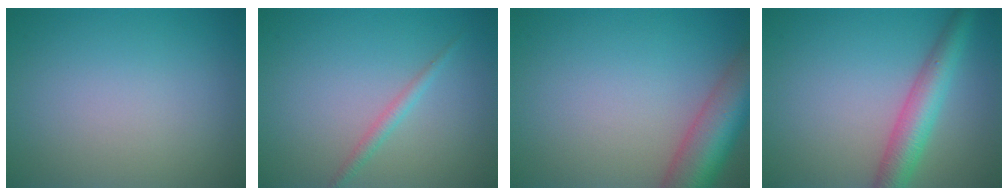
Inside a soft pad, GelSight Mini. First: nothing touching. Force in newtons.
{"total": 1.3, "press": 1.3, "slide": 0.0}
{"total": 8.1, "press": 8.1, "slide": 0.4}
{"total": 4.7, "press": 4.7, "slide": 0.2}